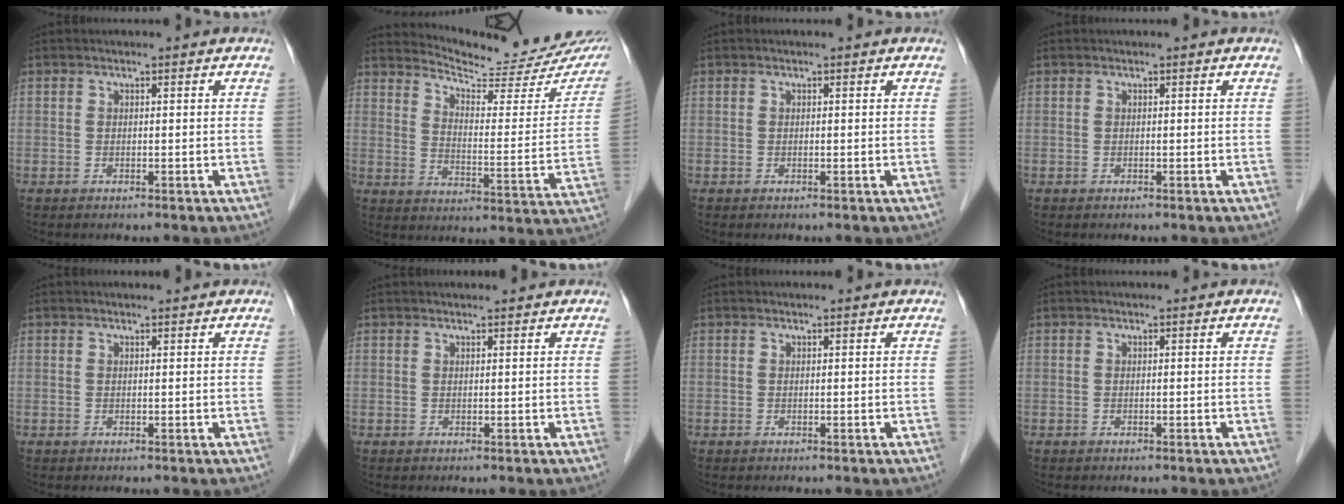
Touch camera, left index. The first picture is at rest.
{"total": 18.2, "force": [17.2, 2.4, 5.6], "torque": [-0.079, -0.068, 0.213]}
{"total": 0.0}
{"total": 0.0}
{"total": 1.0, "force": [1.0, 0.1, 0.2], "torque": [-0.008, 0.008, 0.016]}
{"total": 2.2, "force": [2.1, 0.2, 0.4], "torque": [-0.008, 0.017, 0.029]}
{"total": 0.6, "force": [0.6, 0.1, 0.1], "torque": [-0.005, 0.004, 0.007]}
{"total": 0.0}